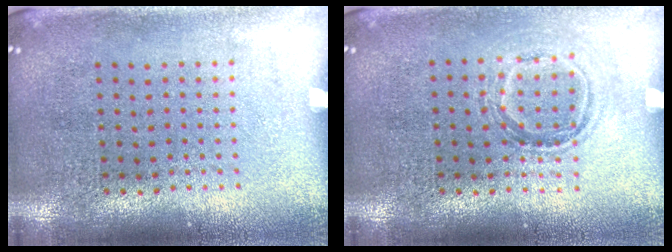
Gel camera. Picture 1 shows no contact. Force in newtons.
{"total": 1.1, "press": 0.9, "slide": 0.6}